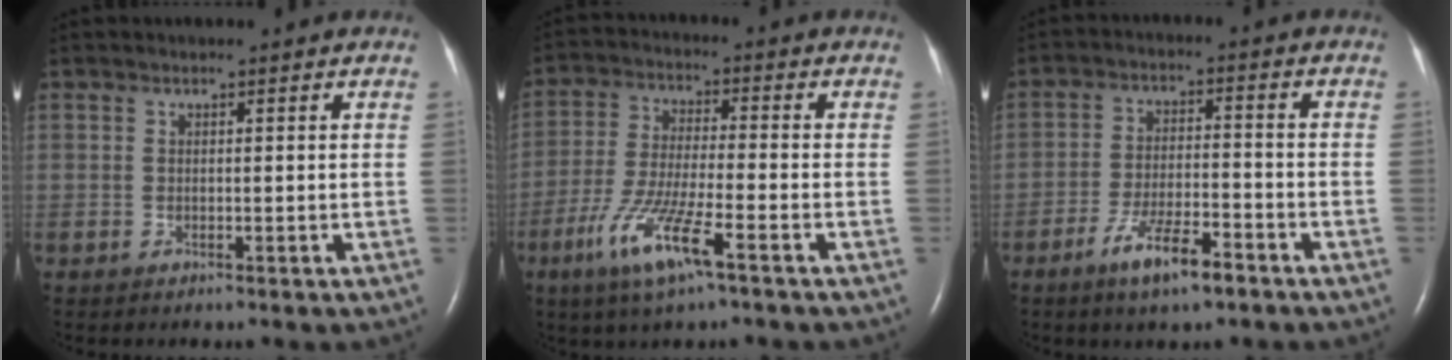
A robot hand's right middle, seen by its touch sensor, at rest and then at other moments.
{"total": 10.0, "force": [-5.3, 0.8, 8.4], "torque": [-0.177, -0.019, -0.101]}
{"total": 7.6, "force": [-4.9, 1.5, 5.5], "torque": [-0.108, -0.007, -0.086]}